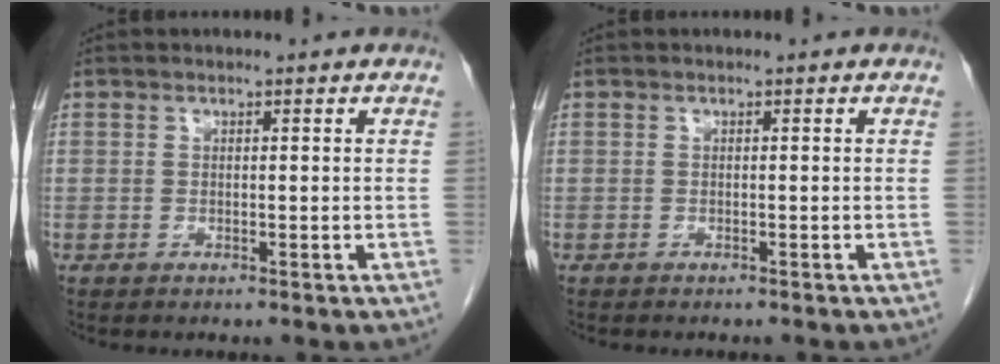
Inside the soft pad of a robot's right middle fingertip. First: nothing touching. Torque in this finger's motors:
{"motor_torque": [0.01, 0.01, -0.01, 0.00]}